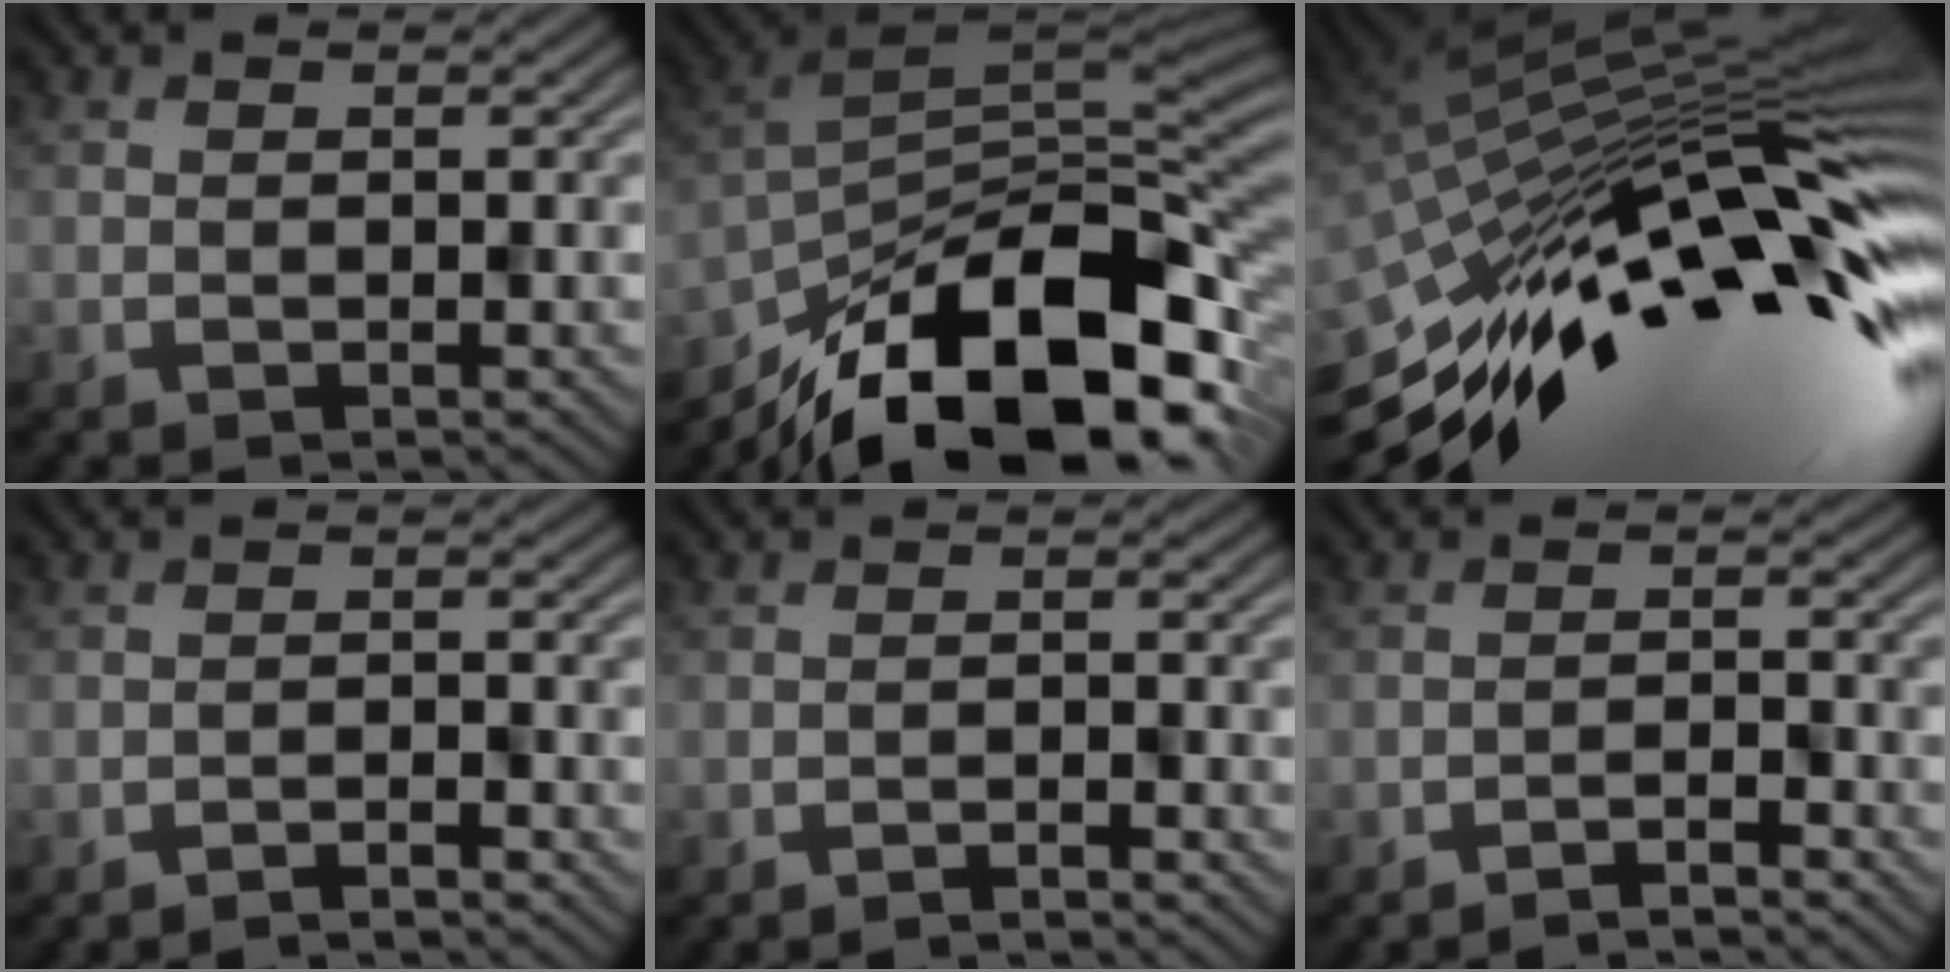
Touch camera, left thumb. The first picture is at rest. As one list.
[{"total": 17.1, "force": [-10.3, 7.4, 11.4], "torque": [-0.219, -0.028, -0.168]}, {"total": 17.8, "force": [-5.2, 4.9, 16.2], "torque": [-0.278, 0.012, -0.114]}, {"total": 2.0, "force": [-1.8, 0.1, 0.8], "torque": [-0.010, 0.003, -0.033]}, {"total": 1.6, "force": [-1.5, 0.1, 0.6], "torque": [-0.008, 0.002, -0.028]}, {"total": 2.7, "force": [-2.5, 0.2, 1.2], "torque": [-0.018, 0.006, -0.046]}]